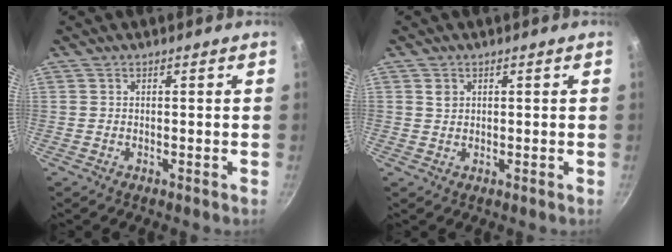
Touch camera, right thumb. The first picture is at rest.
{"total": 1.7, "force": [0.7, 1.4, 0.6], "torque": [-0.005, -0.001, 0.011]}